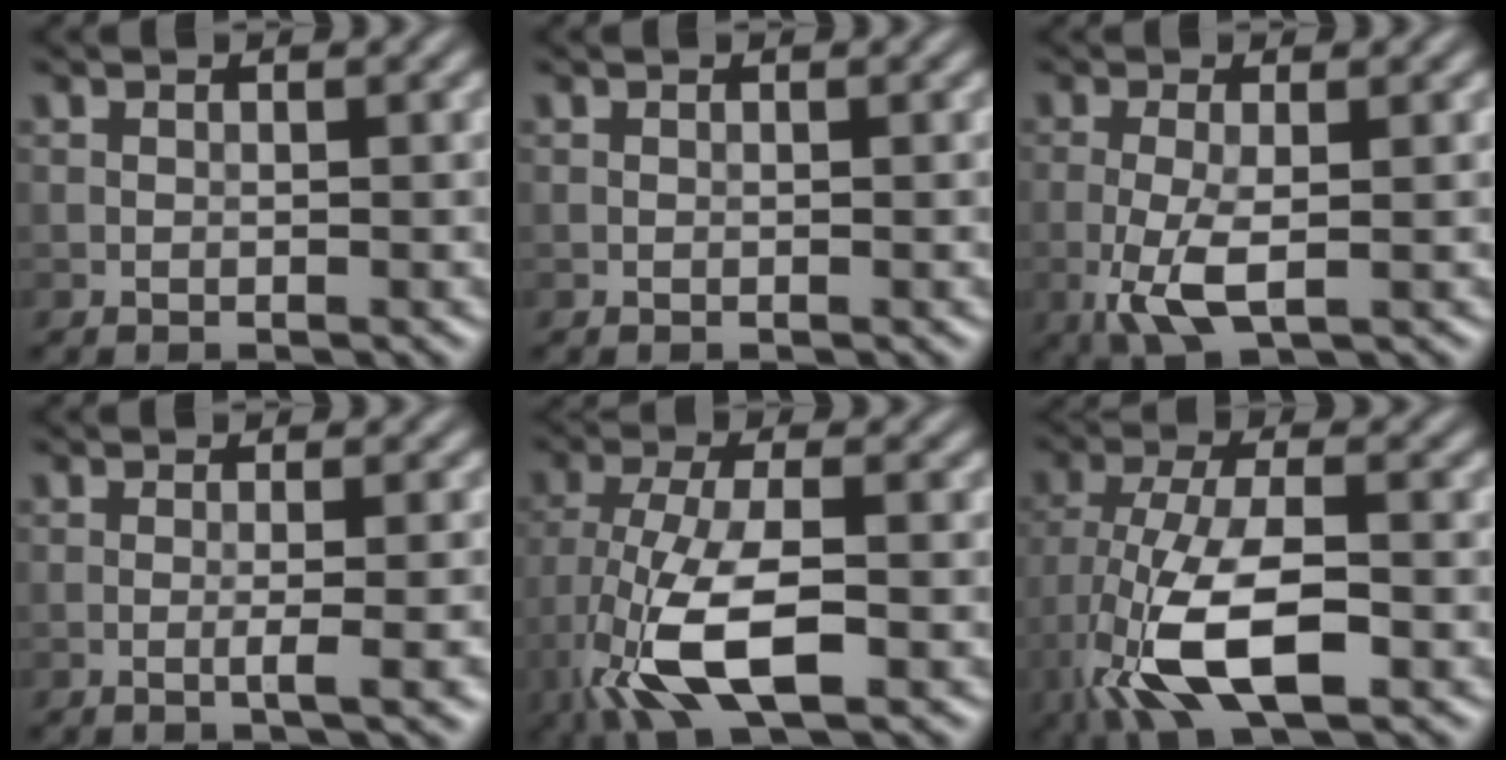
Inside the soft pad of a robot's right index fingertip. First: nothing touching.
{"total": 0.0}
{"total": 4.4, "force": [-1.0, 1.4, 4.1], "torque": [-0.095, -0.009, -0.022]}
{"total": 3.2, "force": [-0.6, 0.7, 3.1], "torque": [-0.040, 0.001, -0.015]}
{"total": 9.4, "force": [-3.7, 3.3, 7.9], "torque": [-0.175, -0.001, -0.073]}
{"total": 10.4, "force": [-4.1, 4.0, 8.7], "torque": [-0.186, -0.001, -0.077]}